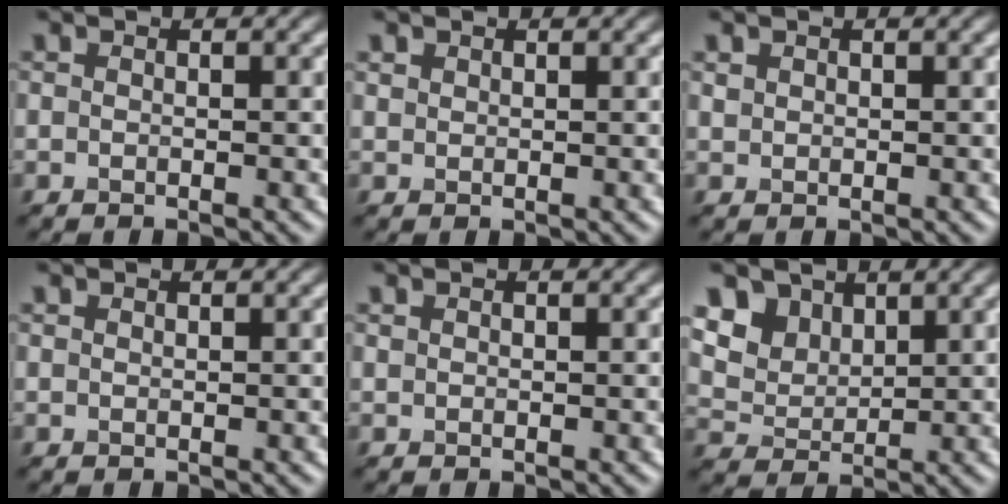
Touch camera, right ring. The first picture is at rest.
{"total": 1.2, "force": [0.1, -0.7, -1.0], "torque": [-0.003, -0.001, 0.023]}
{"total": 1.1, "force": [-0.1, -0.6, -1.0], "torque": [-0.003, 0.003, 0.023]}
{"total": 0.7, "force": [-0.1, -0.5, -0.5], "torque": [-0.004, -0.002, 0.006]}
{"total": 1.2, "force": [-0.4, -0.8, -0.9], "torque": [-0.004, -0.003, 0.016]}
{"total": 5.0, "force": [3.5, 3.4, 1.4], "torque": [-0.090, 0.007, 0.096]}